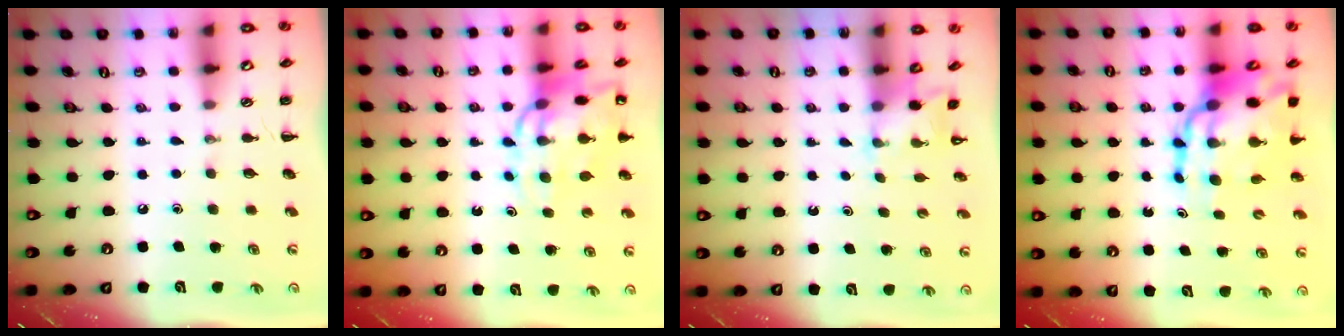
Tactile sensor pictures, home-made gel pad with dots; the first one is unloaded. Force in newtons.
{"total": 13.2, "press": 12.7, "slide": 3.5}
{"total": 2.0, "press": 2.0, "slide": 0.5}
{"total": 17.4, "press": 16.8, "slide": 4.4}